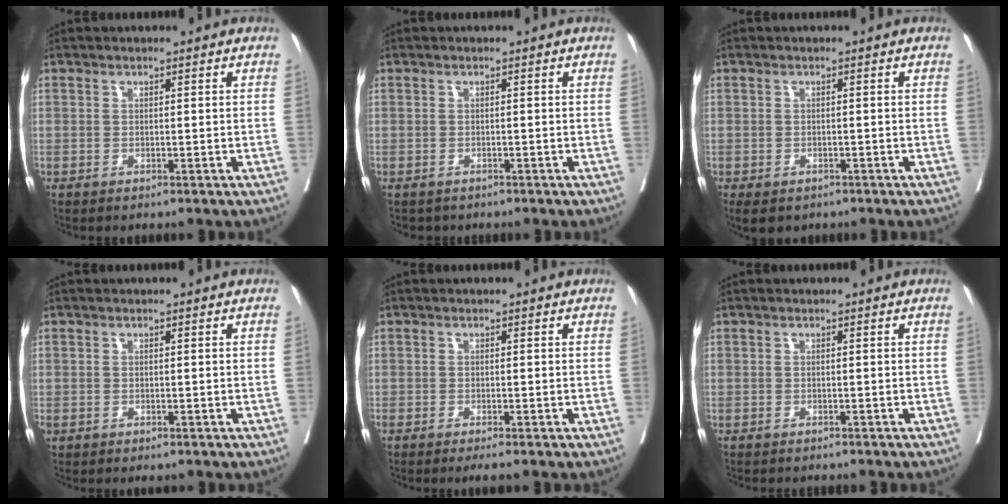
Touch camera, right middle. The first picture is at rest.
{"total": 1.6, "force": [-1.4, 0.9, 0.0], "torque": [-0.009, -0.002, -0.022]}
{"total": 4.5, "force": [-3.3, 2.5, 1.8], "torque": [-0.025, -0.005, -0.043]}
{"total": 1.0, "force": [-0.6, 0.6, 0.4], "torque": [-0.011, 0.000, -0.008]}
{"total": 2.3, "force": [-1.9, 0.0, 1.3], "torque": [-0.017, -0.006, -0.030]}
{"total": 3.6, "force": [-3.3, 0.8, 1.3], "torque": [-0.018, -0.005, -0.041]}